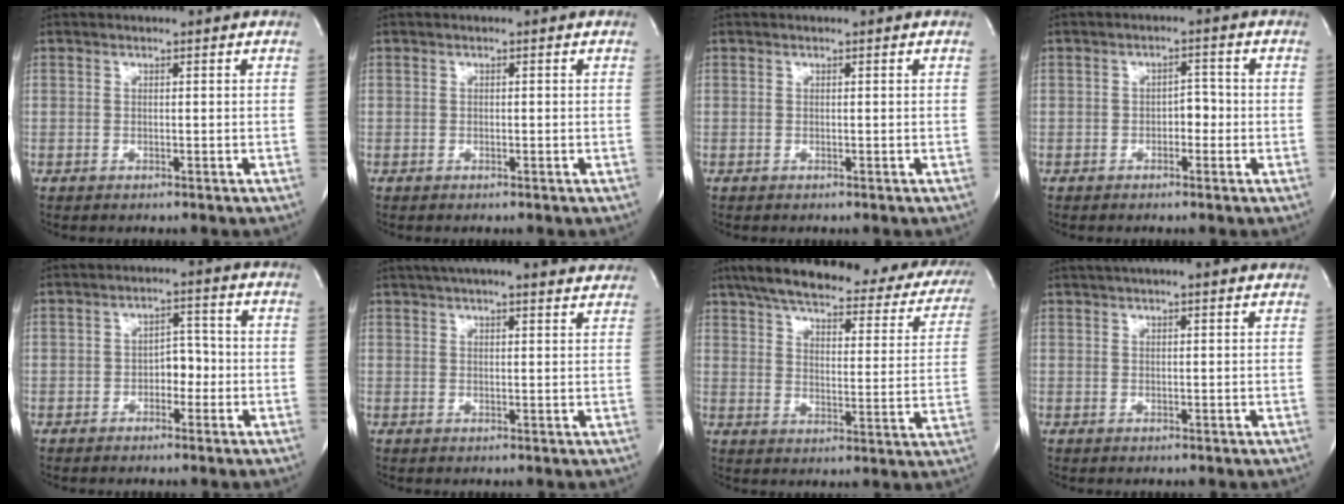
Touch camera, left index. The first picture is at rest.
{"total": 0.0}
{"total": 0.0}
{"total": 2.7, "force": [-0.9, 1.5, 2.0], "torque": [-0.022, 0.011, -0.015]}
{"total": 3.6, "force": [-1.2, 2.1, 2.6], "torque": [-0.033, 0.012, -0.021]}
{"total": 16.3, "force": [14.6, 2.0, 7.0], "torque": [-0.109, 0.037, 0.185]}
{"total": 29.8, "force": [24.3, 8.1, 15.3], "torque": [-0.226, -0.005, 0.292]}
{"total": 8.9, "force": [7.4, 0.7, 4.7], "torque": [-0.076, 0.034, 0.095]}